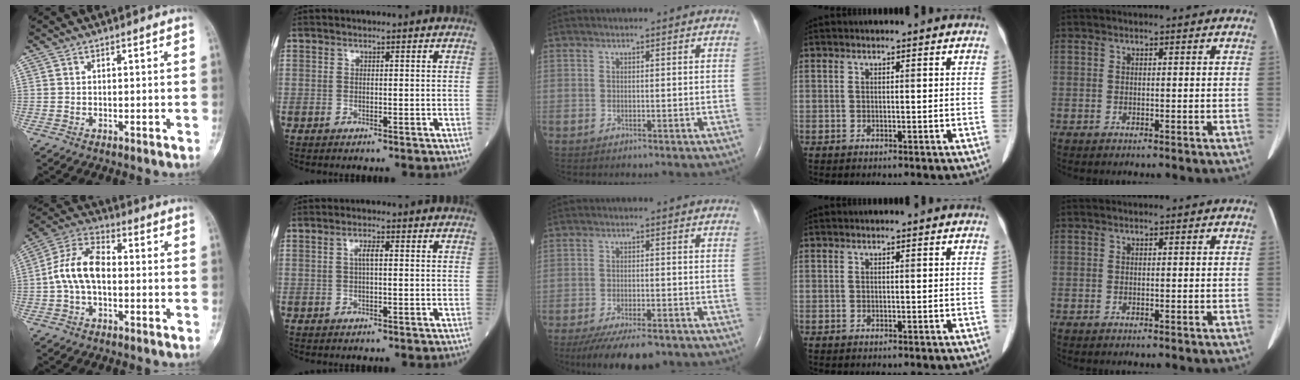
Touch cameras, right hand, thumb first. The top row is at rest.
{"thumb": {"total": 10.3, "force": [-0.8, 6.2, 8.3], "torque": [-0.159, 0.034, -0.025]}, "index": {"total": 2.1, "force": [0.3, 0.4, 2.0], "torque": [-0.041, 0.003, 0.004]}, "middle": {"total": 11.2, "force": [-8.7, 3.2, 6.2], "torque": [-0.098, -0.015, -0.132]}}